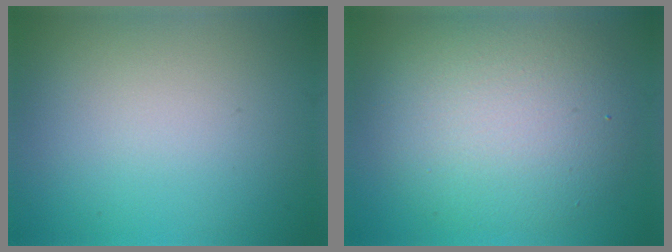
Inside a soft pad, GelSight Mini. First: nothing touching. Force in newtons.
{"total": 9.0, "press": 9.0, "slide": 0.2}